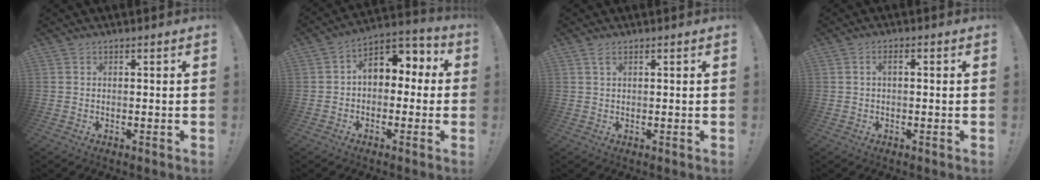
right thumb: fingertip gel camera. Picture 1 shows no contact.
{"total": 8.7, "force": [1.4, 6.5, 5.6], "torque": [-0.079, 0.004, 0.032]}
{"total": 1.7, "force": [1.0, 0.6, 1.3], "torque": [-0.019, -0.001, 0.015]}
{"total": 2.1, "force": [-0.3, 0.7, 1.9], "torque": [-0.039, 0.008, -0.005]}